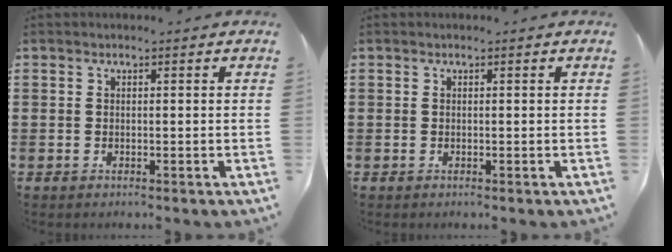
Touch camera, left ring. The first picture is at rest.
{"total": 0.0}